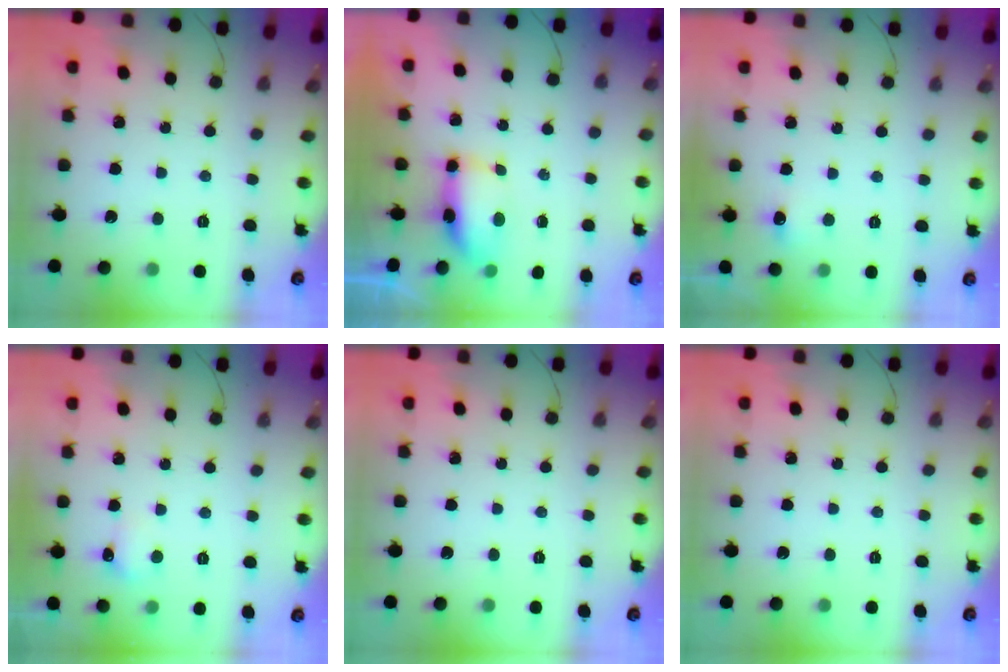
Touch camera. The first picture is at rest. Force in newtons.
{"total": 7.5, "press": 7.2, "slide": 2.1}
{"total": 5.0, "press": 4.8, "slide": 1.5}
{"total": 6.0, "press": 5.9, "slide": 1.3}
{"total": 0.0}
{"total": 0.0}